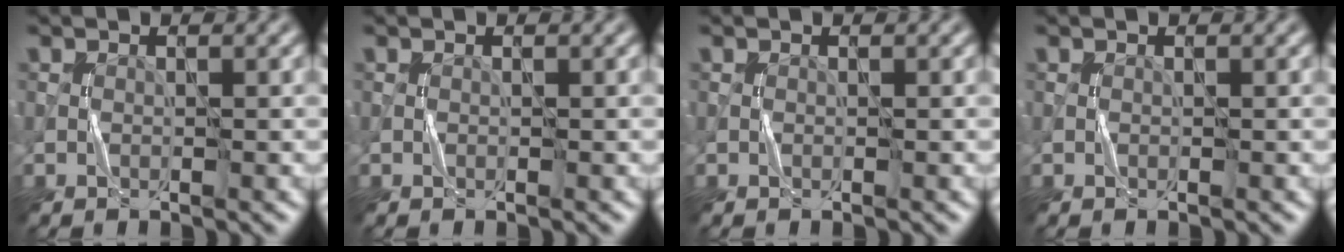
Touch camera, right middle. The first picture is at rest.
{"total": 0.0}
{"total": 0.0}
{"total": 0.0}